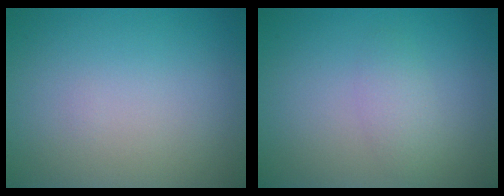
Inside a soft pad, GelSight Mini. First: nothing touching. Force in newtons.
{"total": 1.9, "press": 1.9, "slide": 0.1}